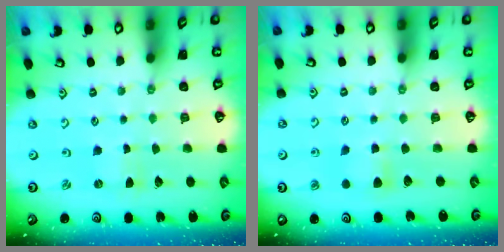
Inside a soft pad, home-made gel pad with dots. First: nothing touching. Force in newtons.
{"total": 4.9, "press": 4.8, "slide": 0.8}